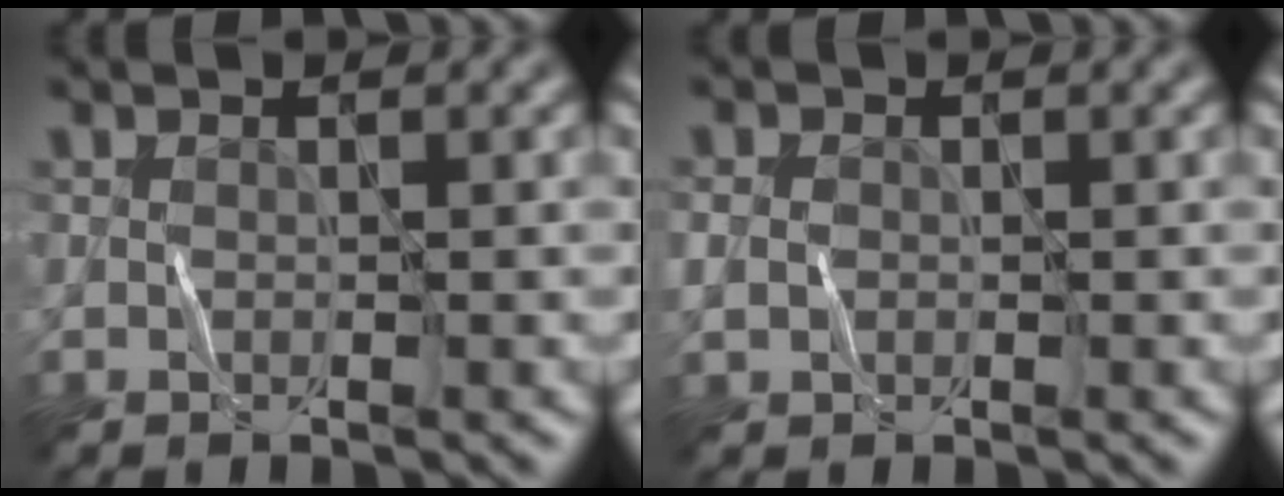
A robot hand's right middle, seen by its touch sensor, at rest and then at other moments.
{"total": 0.9, "force": [-0.3, 0.8, 0.2], "torque": [-0.006, -0.002, -0.005]}